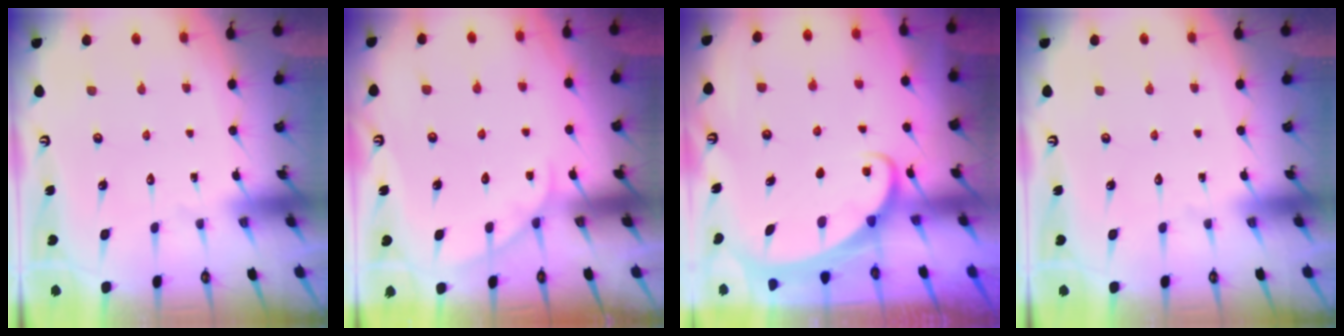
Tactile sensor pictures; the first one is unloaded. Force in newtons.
{"total": 2.9, "press": 2.9, "slide": 0.3}
{"total": 2.4, "press": 2.4, "slide": 0.3}
{"total": 0.0}